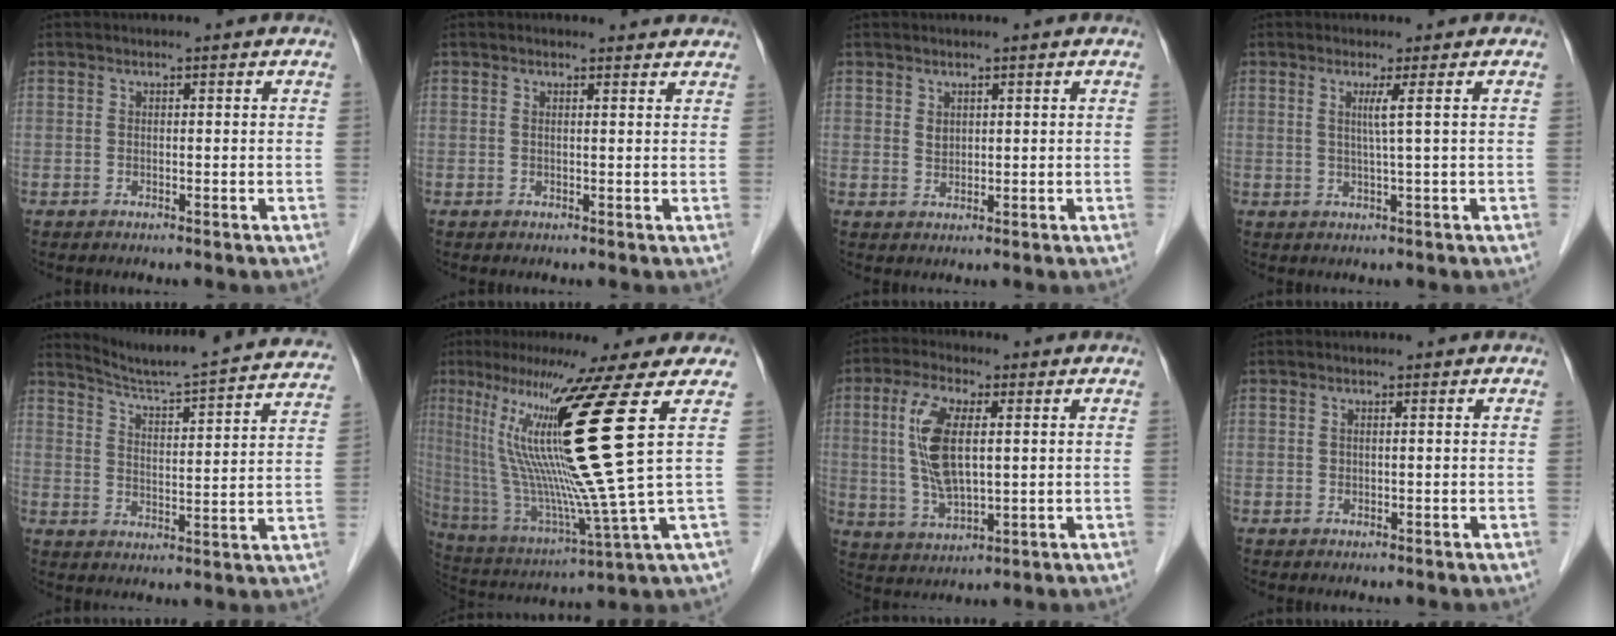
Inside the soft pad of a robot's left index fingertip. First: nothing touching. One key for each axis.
{"total": 2.7, "fx": 2.6, "fy": 0.5, "fz": 0.6, "tx": -0.015, "ty": 0.002, "tz": 0.019}
{"total": 1.5, "fx": 0.8, "fy": 1.1, "fz": 0.5, "tx": -0.008, "ty": -0.001, "tz": 0.017}
{"total": 2.4, "fx": 0.7, "fy": -1.0, "fz": 2.1, "tx": -0.041, "ty": -0.006, "tz": 0.014}
{"total": 21.5, "fx": 20.2, "fy": 0.3, "fz": 7.3, "tx": -0.116, "ty": -0.050, "tz": 0.257}
{"total": 20.4, "fx": 6.7, "fy": -3.2, "fz": 19.0, "tx": -0.342, "ty": -0.025, "tz": 0.108}
{"total": 9.8, "fx": 1.6, "fy": 3.3, "fz": 9.1, "tx": -0.199, "ty": 0.003, "tz": 0.033}
{"total": 0.5, "fx": 0.2, "fy": 0.3, "fz": 0.4, "tx": -0.013, "ty": 0.002, "tz": 0.007}